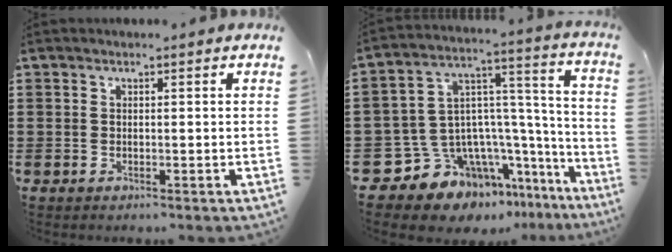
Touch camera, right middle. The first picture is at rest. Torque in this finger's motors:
{"motor_torque": [1.22, -0.92, 0.30, 0.11]}